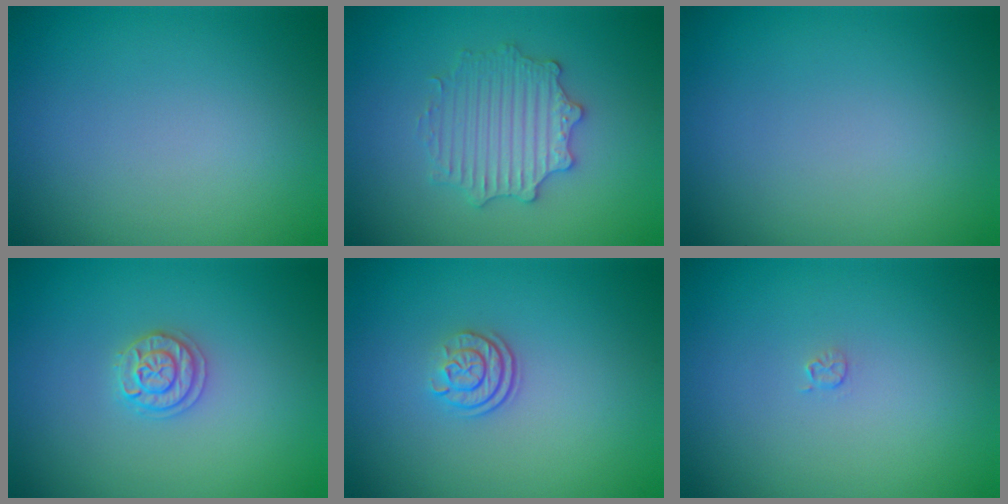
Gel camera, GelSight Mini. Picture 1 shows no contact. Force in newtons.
{"total": 3.3, "press": 3.3, "slide": 0.6}
{"total": 0.0}
{"total": 2.0, "press": 1.9, "slide": 0.3}
{"total": 2.4, "press": 1.8, "slide": 1.6}
{"total": 0.6, "press": 0.3, "slide": 0.6}